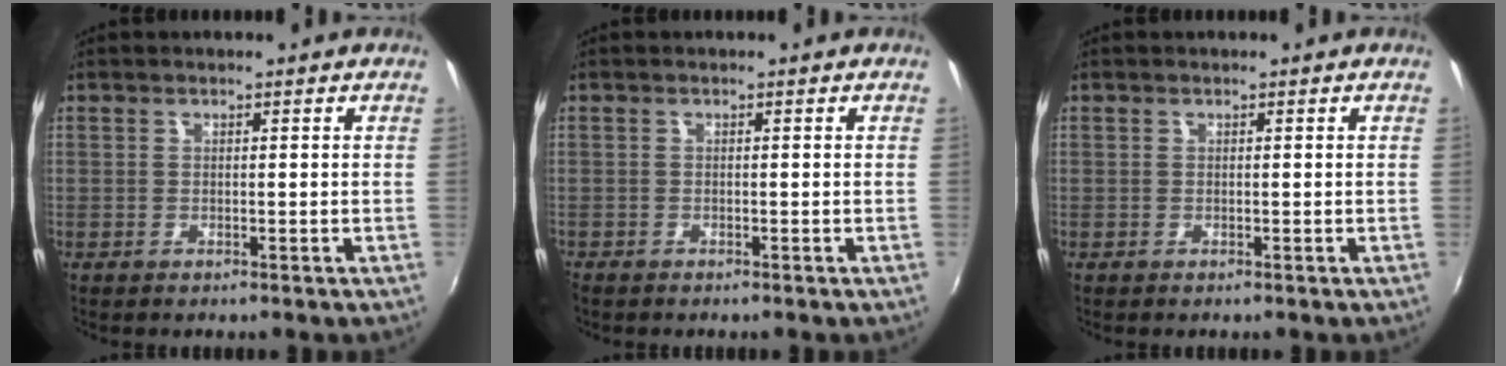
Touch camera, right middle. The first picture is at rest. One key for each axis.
{"total": 0.6, "fx": -0.5, "fy": 0.2, "fz": 0.1, "tx": -0.002, "ty": -0.003, "tz": -0.013}
{"total": 0.0}